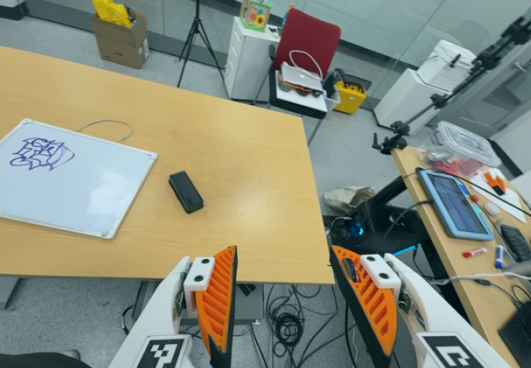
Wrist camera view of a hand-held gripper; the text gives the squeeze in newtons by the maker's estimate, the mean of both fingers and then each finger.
{"total": 0.0}